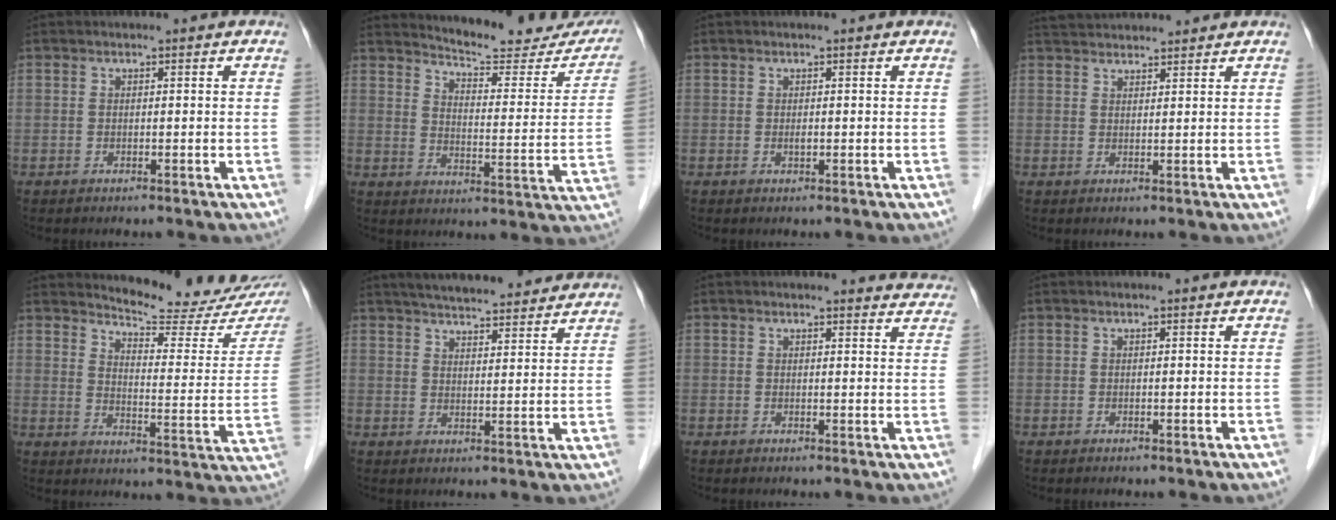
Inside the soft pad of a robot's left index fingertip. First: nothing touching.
{"total": 18.4, "force": [17.4, 3.1, 5.1], "torque": [-0.058, -0.071, 0.205]}
{"total": 0.5, "force": [-0.2, 0.1, 0.5], "torque": [-0.008, -0.004, -0.005]}
{"total": 6.5, "force": [6.2, 1.0, 1.6], "torque": [-0.029, 0.036, 0.097]}
{"total": 16.4, "force": [15.4, 1.6, 5.3], "torque": [-0.071, -0.086, 0.179]}
{"total": 16.8, "force": [15.2, 2.8, 6.6], "torque": [-0.097, 0.028, 0.208]}
{"total": 5.8, "force": [5.7, 1.0, 0.4], "torque": [0.014, -0.021, 0.032]}
{"total": 0.0}